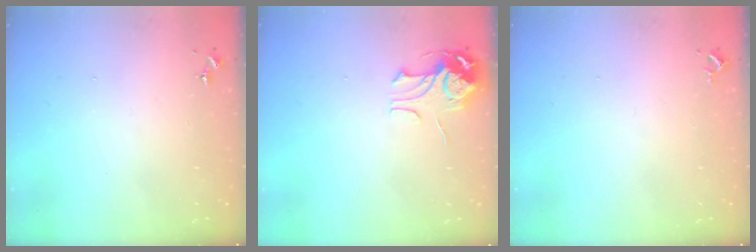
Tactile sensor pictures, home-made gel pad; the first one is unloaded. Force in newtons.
{"total": 8.3, "press": 8.3, "slide": 0.8}
{"total": 2.6, "press": 2.6, "slide": 0.4}